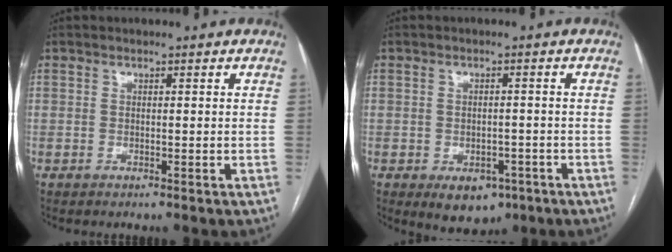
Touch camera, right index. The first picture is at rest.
{"total": 5.7, "force": [-2.8, 3.8, 3.1], "torque": [-0.036, 0.003, -0.027]}